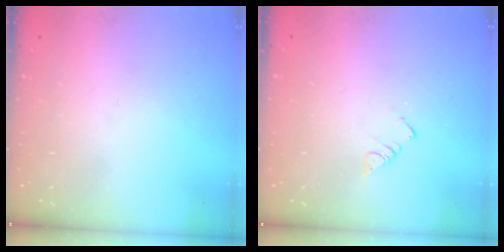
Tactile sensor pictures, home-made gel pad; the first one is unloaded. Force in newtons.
{"total": 3.4, "press": 3.4, "slide": 0.5}